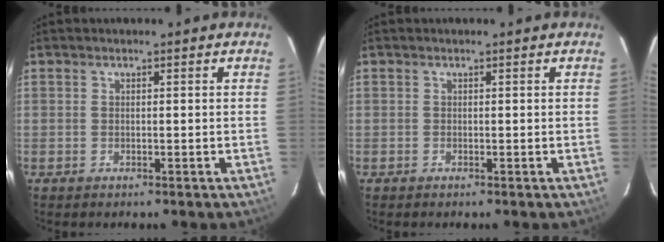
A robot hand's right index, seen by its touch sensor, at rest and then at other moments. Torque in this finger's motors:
{"motor_torque": [0.02, 0.01, -0.01, 0.01]}